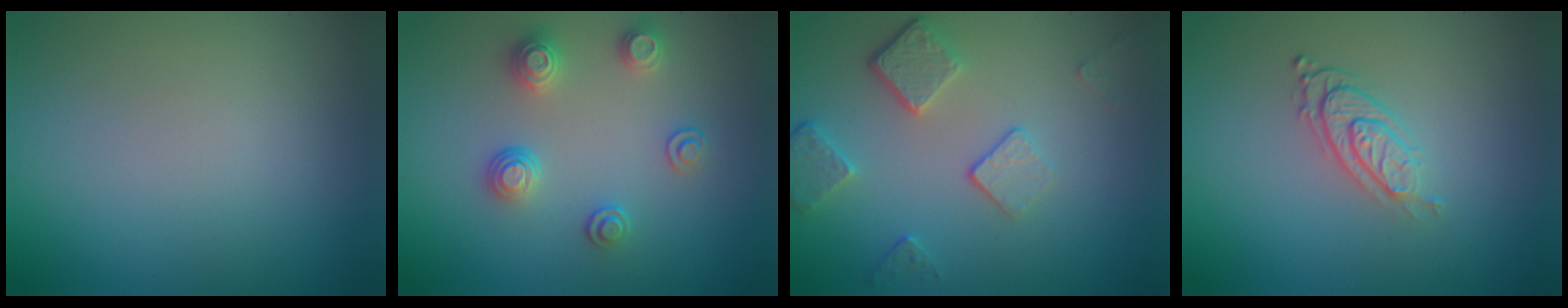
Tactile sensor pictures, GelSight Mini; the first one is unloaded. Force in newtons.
{"total": 2.6, "press": 2.6, "slide": 0.4}
{"total": 3.9, "press": 2.9, "slide": 2.5}
{"total": 3.0, "press": 2.0, "slide": 2.2}